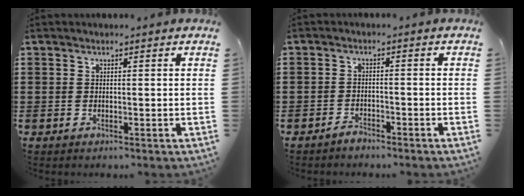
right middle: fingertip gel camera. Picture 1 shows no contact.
{"total": 2.0, "force": [-1.9, 0.5, 0.3], "torque": [-0.011, 0.001, -0.038]}